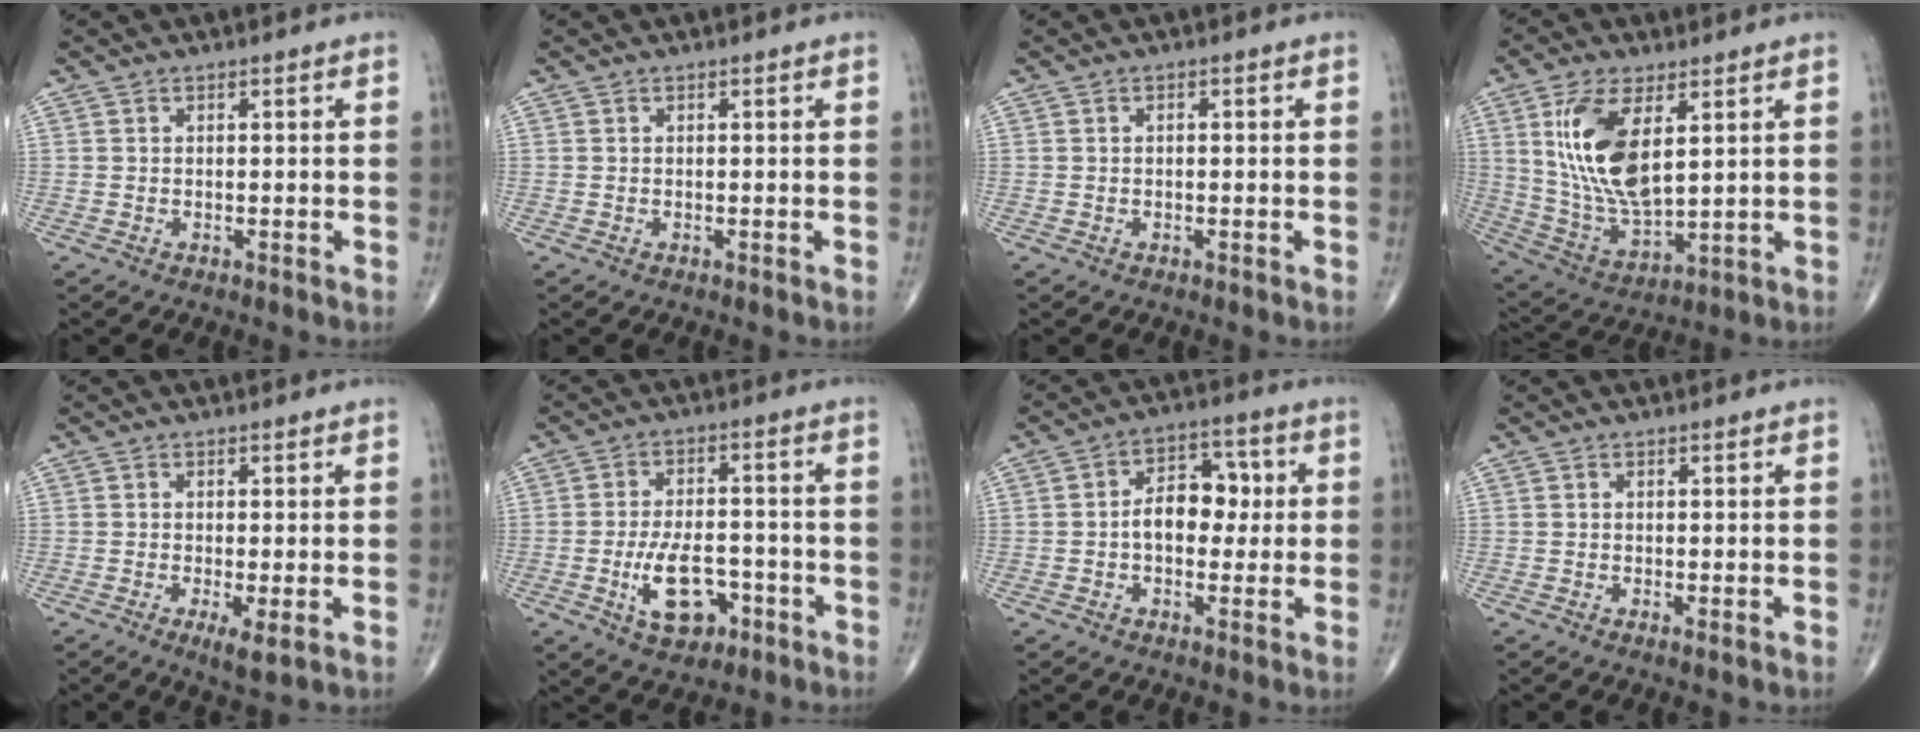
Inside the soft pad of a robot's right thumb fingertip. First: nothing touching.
{"total": 0.0}
{"total": 0.5, "force": [0.0, 0.3, 0.4], "torque": [-0.005, 0.002, -0.002]}
{"total": 15.5, "force": [4.7, 6.9, 13.0], "torque": [-0.259, -0.024, 0.104]}
{"total": 3.5, "force": [-0.9, 0.8, 3.3], "torque": [-0.065, -0.013, -0.018]}
{"total": 10.0, "force": [-3.6, 5.5, 7.5], "torque": [-0.115, 0.017, -0.056]}
{"total": 9.2, "force": [0.1, 6.2, 6.8], "torque": [-0.070, 0.025, -0.007]}
{"total": 0.7, "force": [-0.1, 0.1, 0.6], "torque": [-0.015, -0.004, -0.004]}